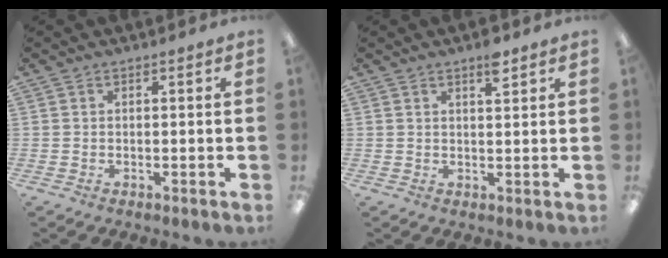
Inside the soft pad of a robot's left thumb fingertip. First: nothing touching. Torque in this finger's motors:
{"motor_torque": [0.21, -0.04, 0.25, -0.23, 0.02]}